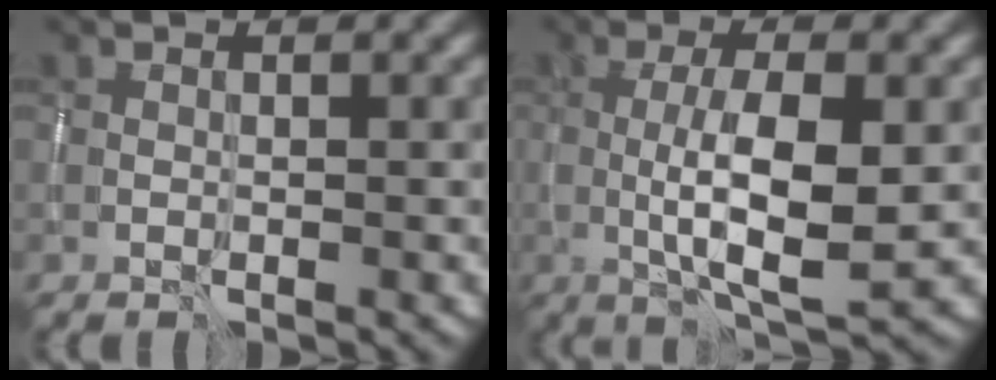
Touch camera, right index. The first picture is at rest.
{"total": 6.6, "force": [-0.6, 1.8, 6.4], "torque": [-0.113, -0.005, -0.008]}